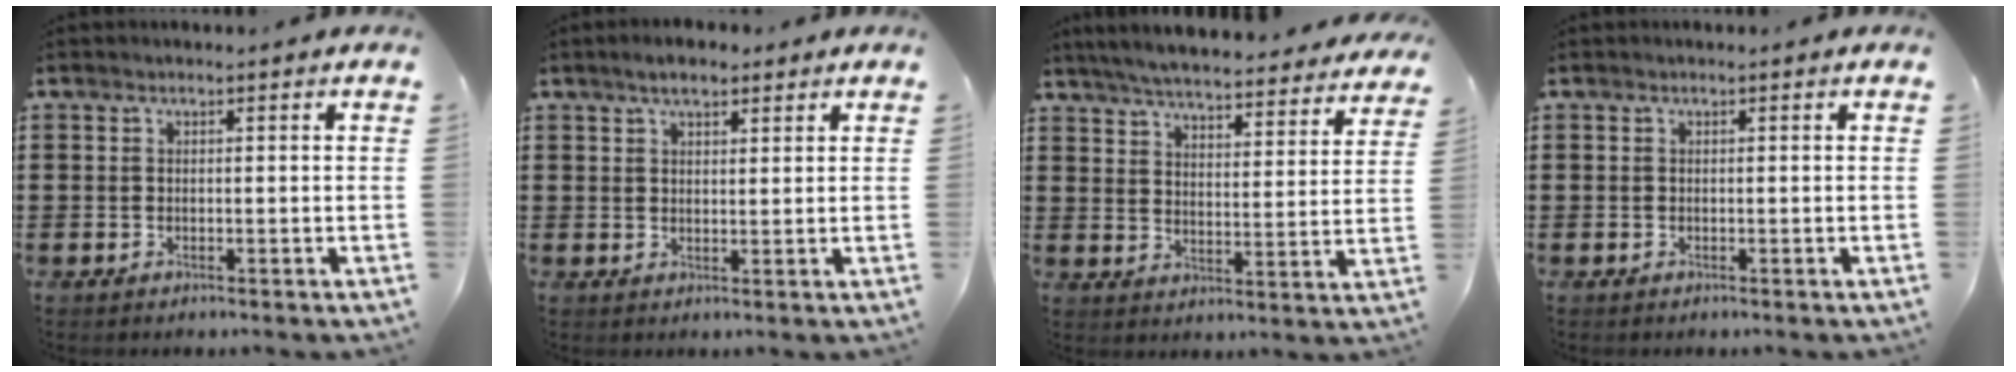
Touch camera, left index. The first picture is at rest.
{"total": 3.5, "force": [2.6, 1.3, 2.0], "torque": [-0.044, 0.008, 0.048]}
{"total": 5.6, "force": [5.5, -0.3, 1.1], "torque": [-0.047, -0.038, 0.093]}
{"total": 0.0}